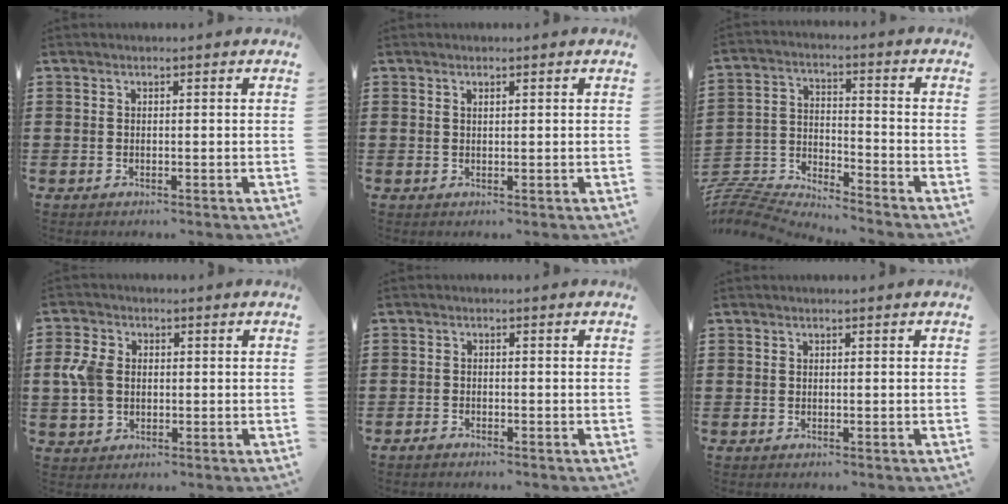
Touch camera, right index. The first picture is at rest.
{"total": 0.6, "force": [0.4, 0.2, 0.4], "torque": [-0.008, 0.002, 0.007]}
{"total": 7.1, "force": [-7.1, 0.4, 0.6], "torque": [-0.037, -0.004, -0.152]}
{"total": 5.3, "force": [0.1, 3.9, 3.6], "torque": [-0.114, 0.001, -0.010]}
{"total": 1.0, "force": [-0.9, 0.3, 0.2], "torque": [-0.007, -0.001, -0.018]}
{"total": 0.0}